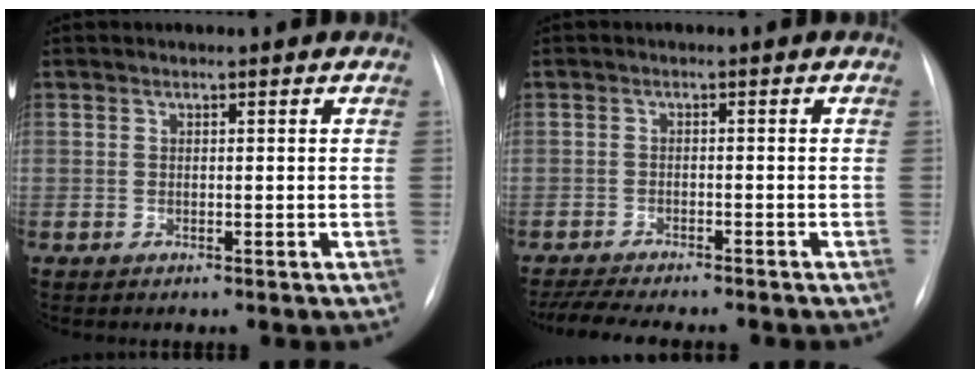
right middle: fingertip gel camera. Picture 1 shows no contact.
{"total": 11.1, "force": [-9.8, 1.5, 5.0], "torque": [-0.072, -0.008, -0.139]}